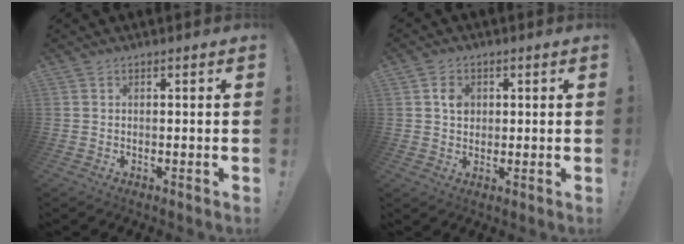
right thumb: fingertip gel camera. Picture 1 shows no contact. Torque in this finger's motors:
{"motor_torque": [-0.04, 0.04, 0.14, 0.15, 0.02]}